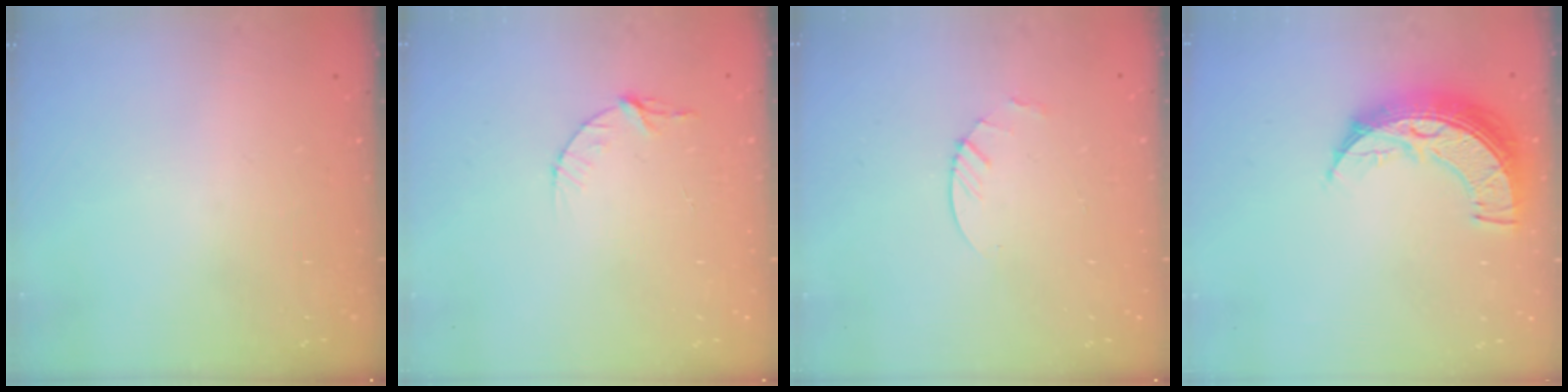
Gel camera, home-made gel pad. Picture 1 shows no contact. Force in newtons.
{"total": 3.4, "press": 3.4, "slide": 0.4}
{"total": 3.0, "press": 3.0, "slide": 0.3}
{"total": 11.9, "press": 11.8, "slide": 1.0}